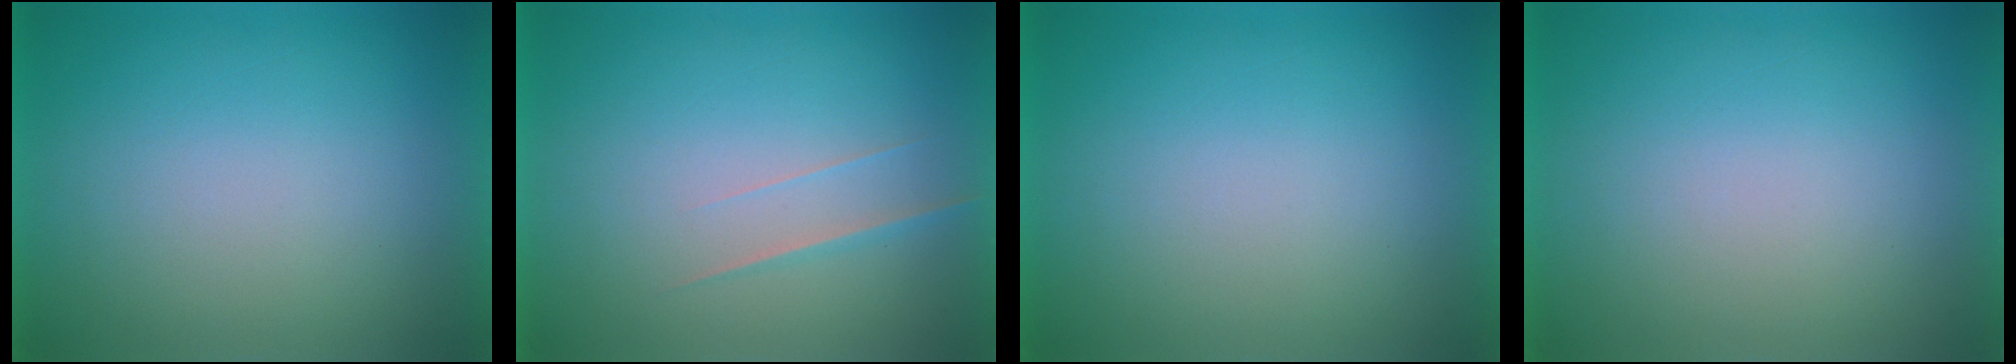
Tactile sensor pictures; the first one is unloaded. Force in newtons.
{"total": 1.9}
{"total": 0.0}
{"total": 0.0}